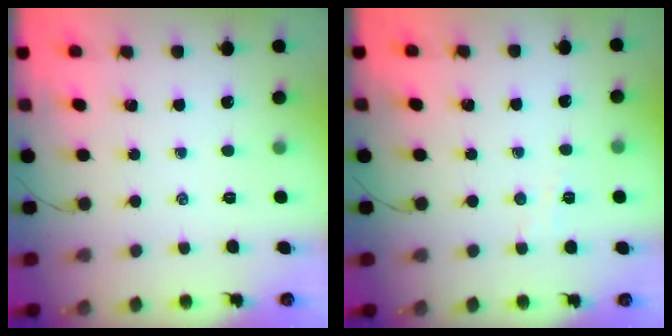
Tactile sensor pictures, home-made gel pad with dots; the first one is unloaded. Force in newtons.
{"total": 2.9, "press": 2.7, "slide": 1.0}